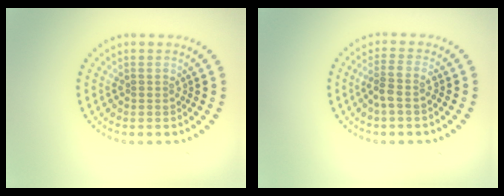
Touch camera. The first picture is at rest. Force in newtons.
{"total": 1.9, "press": 1.5, "slide": 1.2}